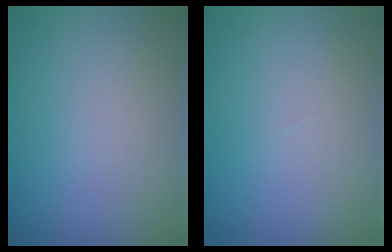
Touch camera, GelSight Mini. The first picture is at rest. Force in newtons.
{"total": 0.0}